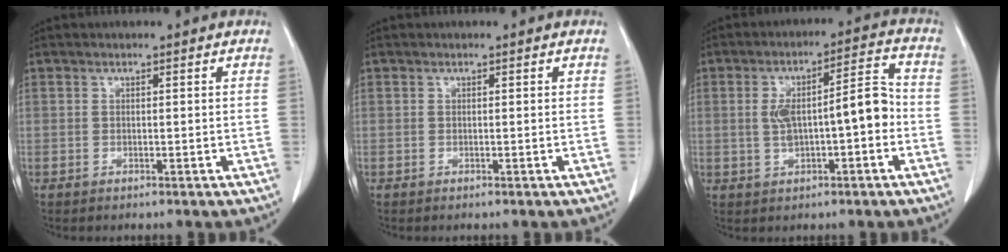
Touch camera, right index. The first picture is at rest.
{"total": 0.0}
{"total": 9.3, "force": [-0.8, 2.5, 8.9], "torque": [-0.152, 0.035, -0.007]}